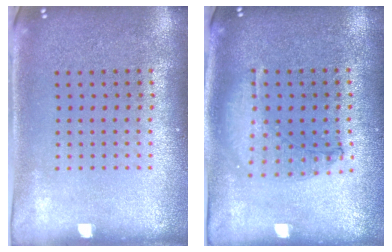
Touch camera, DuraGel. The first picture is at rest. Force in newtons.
{"total": 1.0, "press": 0.9, "slide": 0.3}